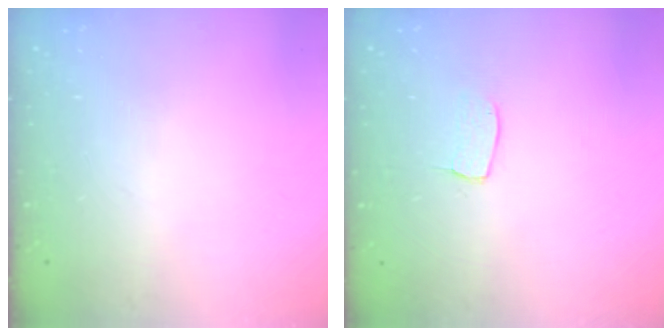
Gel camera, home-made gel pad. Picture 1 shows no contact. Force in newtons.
{"total": 4.6, "press": 4.6, "slide": 0.3}